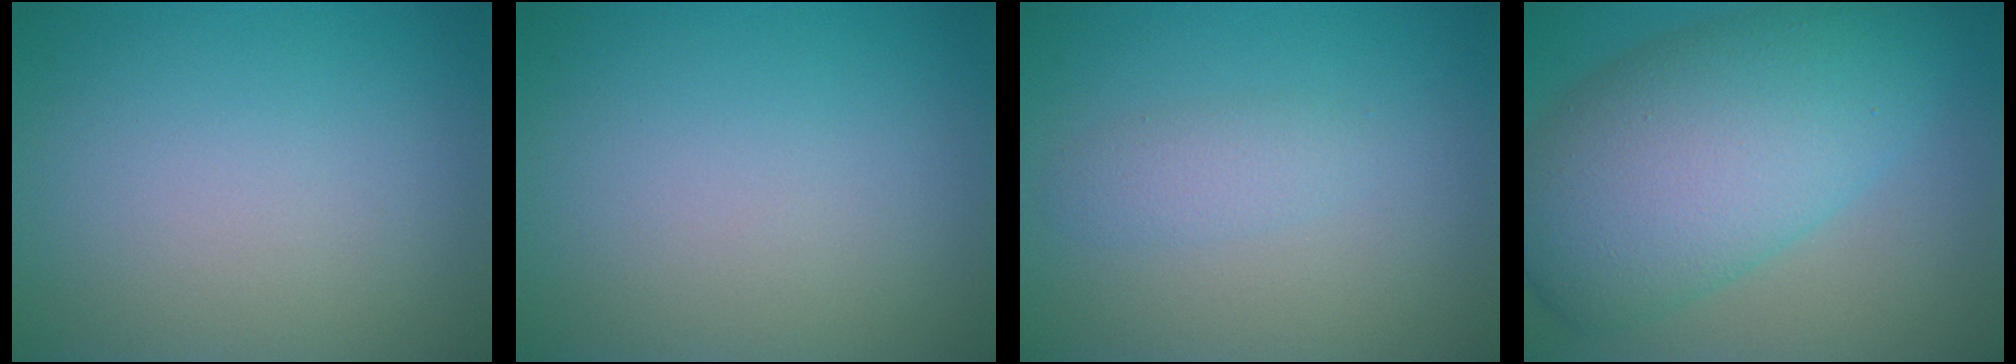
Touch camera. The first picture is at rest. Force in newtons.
{"total": 0.0}
{"total": 1.5, "press": 1.5, "slide": 0.1}
{"total": 11.1, "press": 11.1, "slide": 0.1}